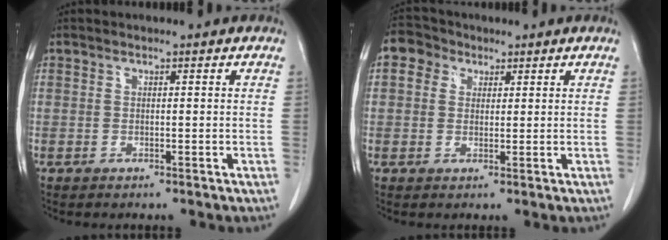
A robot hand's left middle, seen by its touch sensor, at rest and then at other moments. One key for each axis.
{"total": 4.5, "fx": 2.0, "fy": 3.8, "fz": 1.5, "tx": -0.029, "ty": 0.017, "tz": 0.036}